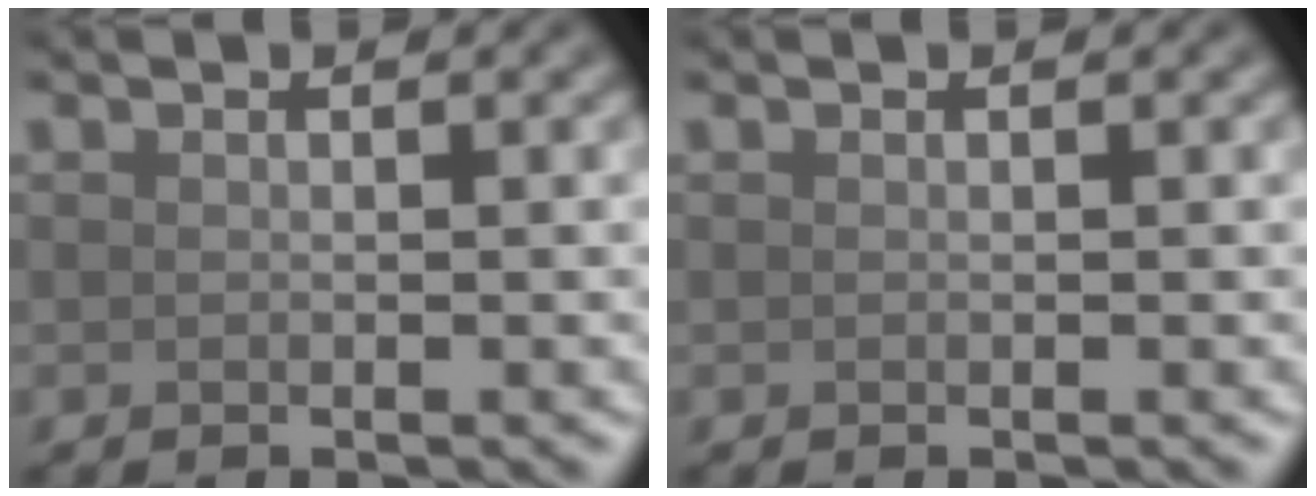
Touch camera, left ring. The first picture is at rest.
{"total": 0.0}